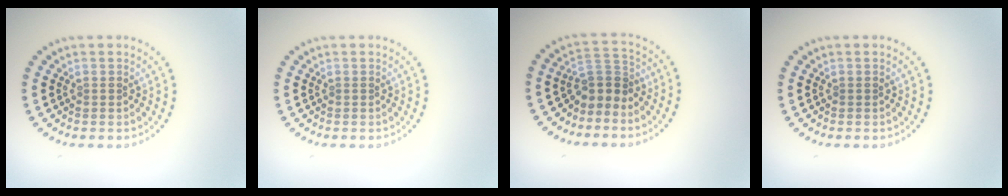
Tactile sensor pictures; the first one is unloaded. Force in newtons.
{"total": 0.0}
{"total": 2.8, "press": 2.2, "slide": 1.8}
{"total": 0.0}